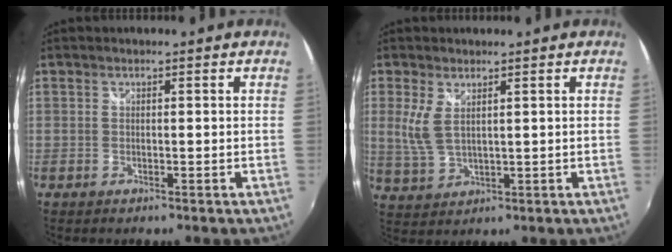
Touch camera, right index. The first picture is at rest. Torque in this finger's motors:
{"motor_torque": [0.33, -0.11, 0.41, 0.08]}